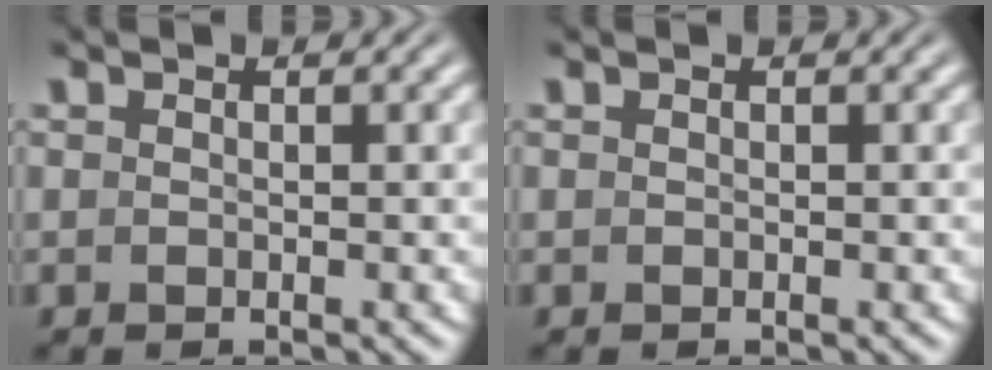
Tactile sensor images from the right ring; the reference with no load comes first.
{"total": 0.0}